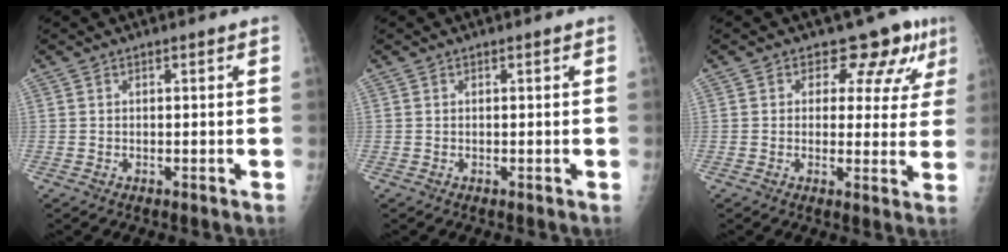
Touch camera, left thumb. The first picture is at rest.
{"total": 0.0}
{"total": 8.2, "force": [5.1, 5.1, 3.9], "torque": [-0.009, -0.023, 0.050]}